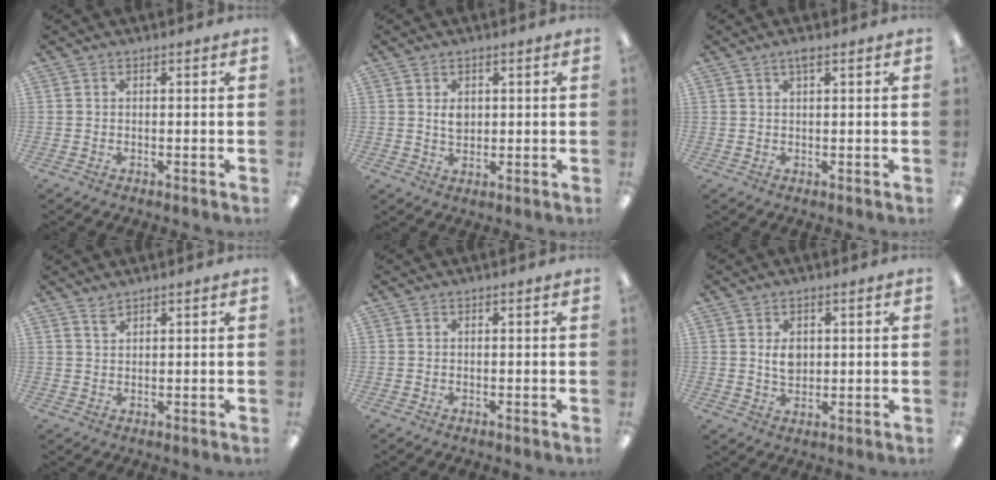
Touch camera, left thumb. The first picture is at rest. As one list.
[{"total": 3.1, "force": [1.2, 2.0, 2.0], "torque": [-0.028, -0.002, 0.017]}, {"total": 2.0, "force": [1.4, 0.3, 1.3], "torque": [-0.023, 0.000, 0.022]}, {"total": 2.0, "force": [1.9, 0.4, 0.6], "torque": [-0.015, -0.003, 0.036]}, {"total": 0.0}, {"total": 4.2, "force": [1.4, 2.9, 2.7], "torque": [-0.042, -0.003, 0.022]}]